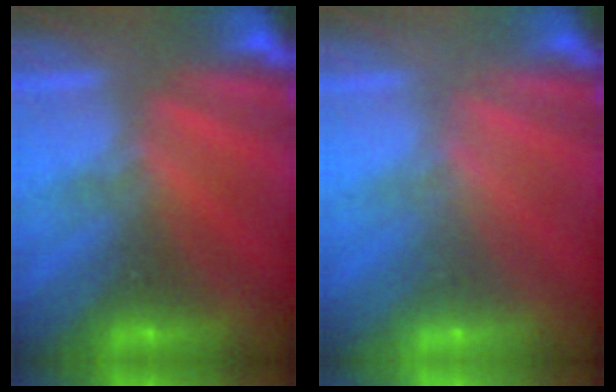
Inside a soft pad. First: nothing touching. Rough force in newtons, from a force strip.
{"total": 1.5}